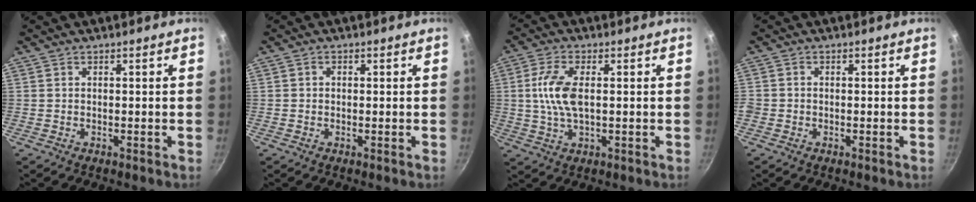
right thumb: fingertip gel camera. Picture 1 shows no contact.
{"total": 0.8, "force": [0.0, 0.7, 0.4], "torque": [-0.006, 0.005, 0.000]}
{"total": 8.1, "force": [0.7, 3.7, 7.1], "torque": [-0.149, 0.005, 0.011]}
{"total": 1.2, "force": [-0.5, 1.0, 0.3], "torque": [-0.007, 0.001, -0.012]}